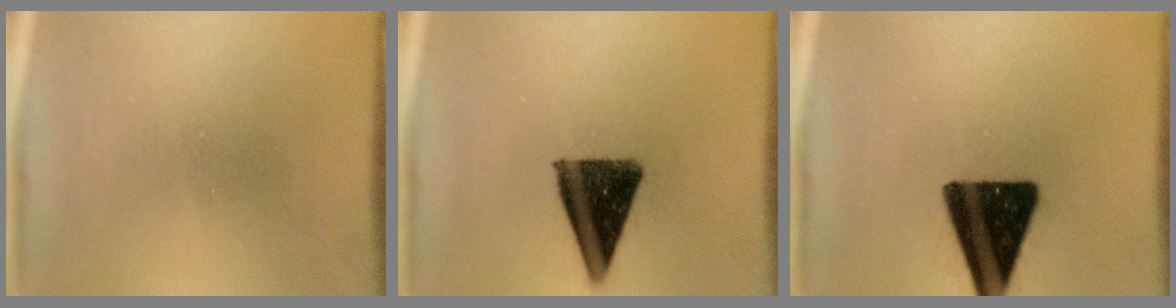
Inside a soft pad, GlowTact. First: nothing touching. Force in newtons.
{"total": 11.6}
{"total": 15.8}